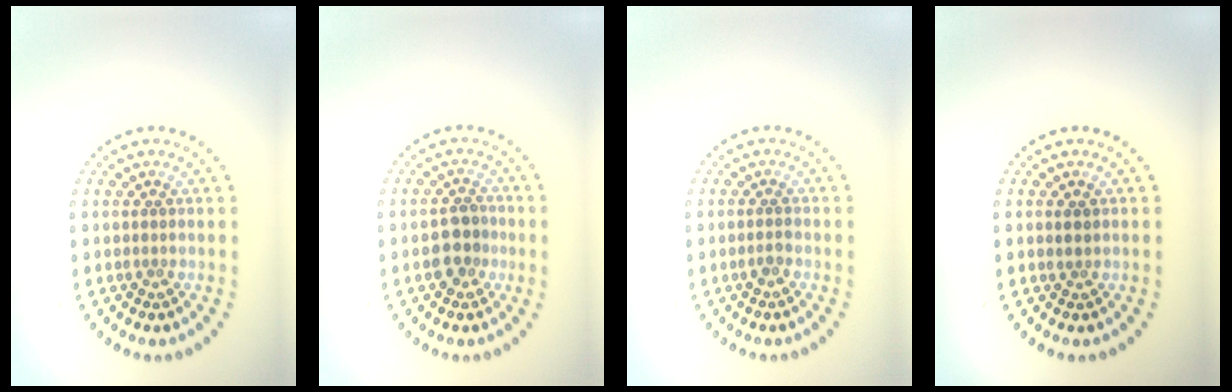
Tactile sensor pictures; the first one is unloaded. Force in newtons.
{"total": 2.7, "press": 2.5, "slide": 0.9}
{"total": 0.8, "press": 0.8, "slide": 0.3}
{"total": 0.9, "press": 0.8, "slide": 0.4}